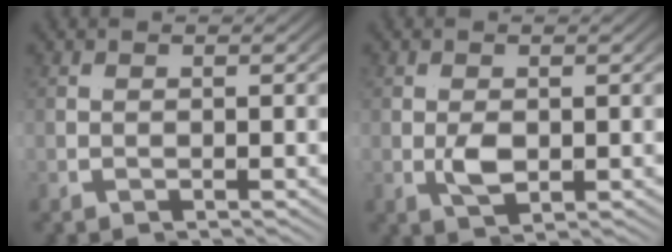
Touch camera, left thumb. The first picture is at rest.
{"total": 1.7, "force": [0.3, 0.8, 1.5], "torque": [-0.027, 0.006, 0.004]}